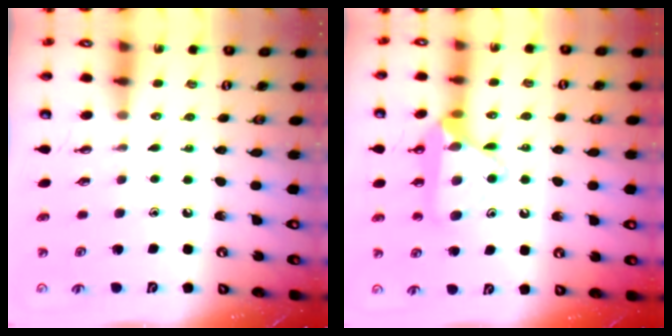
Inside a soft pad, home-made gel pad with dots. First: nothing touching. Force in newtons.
{"total": 14.5, "press": 14.5, "slide": 0.8}